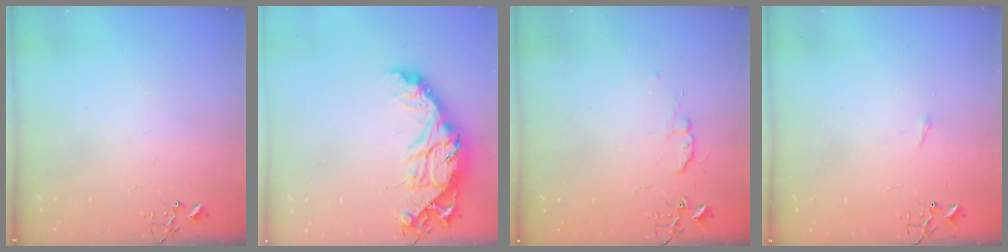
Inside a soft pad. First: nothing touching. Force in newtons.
{"total": 18.3, "press": 18.3, "slide": 1.4}
{"total": 5.6, "press": 5.5, "slide": 0.7}
{"total": 2.9, "press": 2.9, "slide": 0.5}